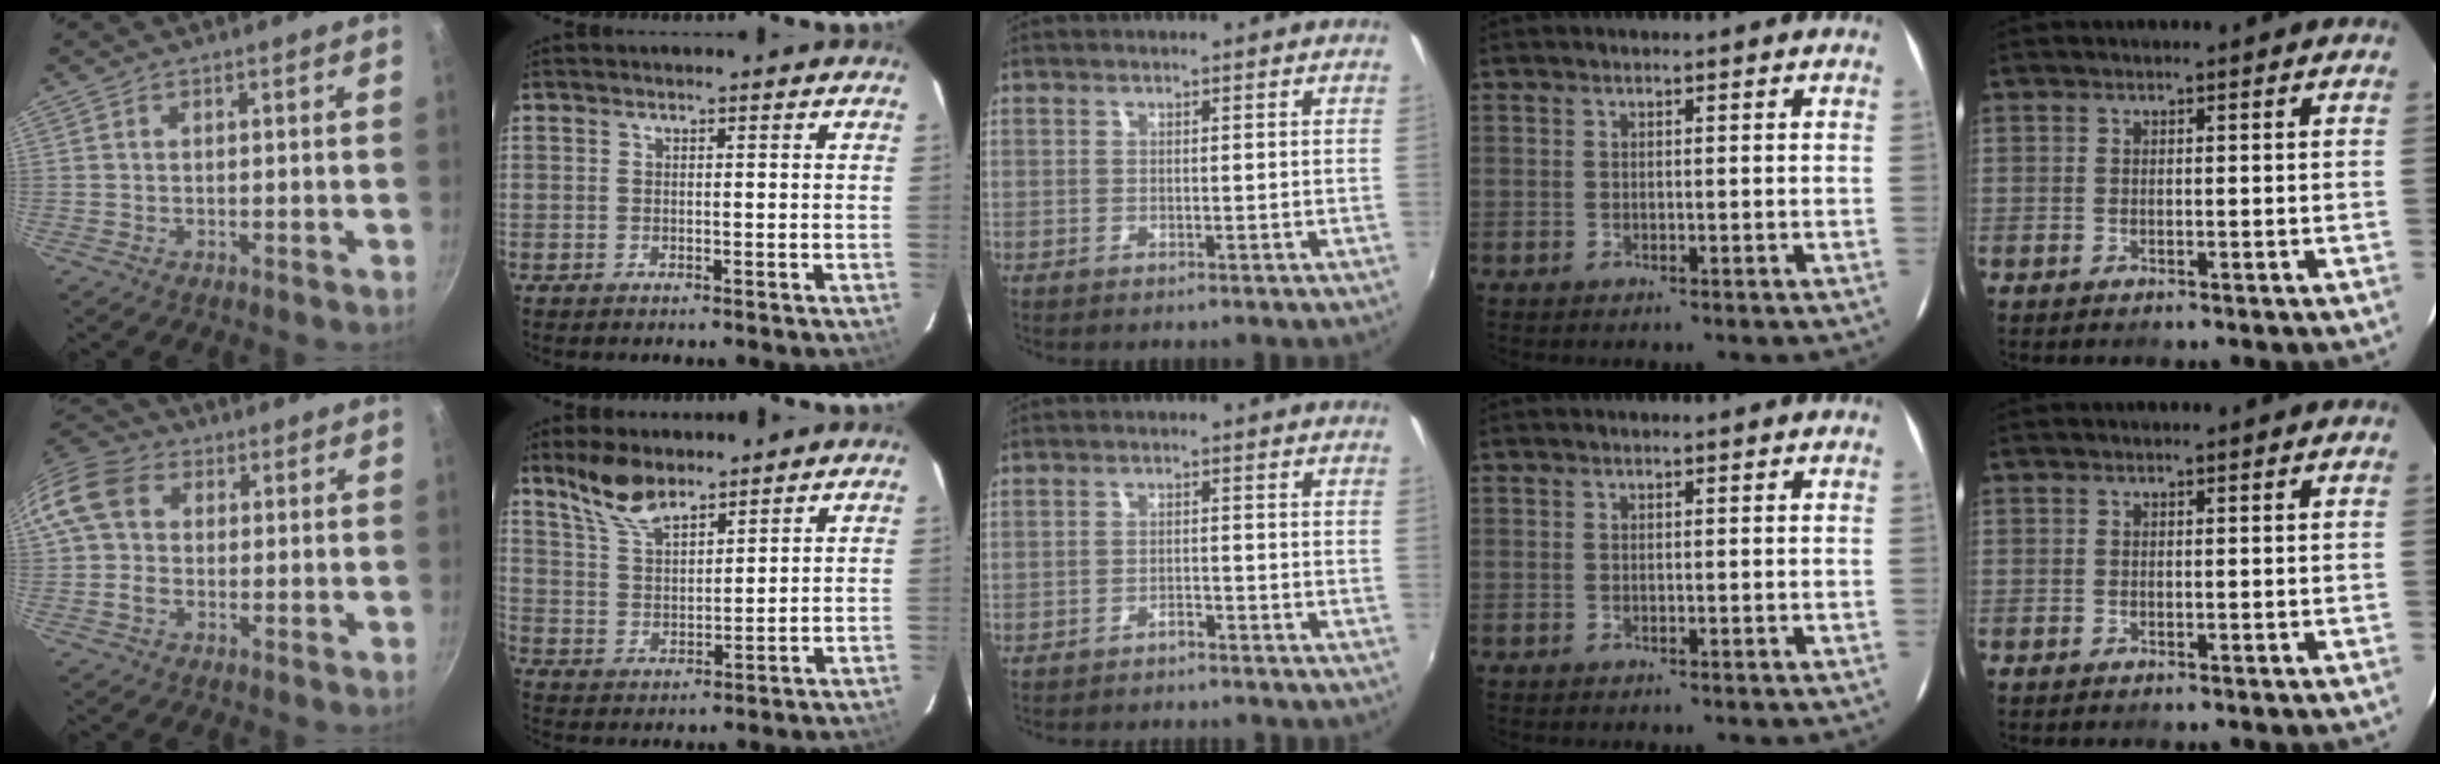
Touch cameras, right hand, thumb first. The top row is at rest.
{"thumb": {"total": 9.8, "force": [1.2, 7.9, 5.8], "torque": [-0.106, 0.017, 0.006]}, "index": {"total": 8.5, "force": [6.8, 2.9, 4.3], "torque": [-0.086, 0.013, 0.138]}, "middle": {"total": 3.7, "force": [-3.4, 1.0, 0.9], "torque": [-0.036, -0.006, -0.050]}}